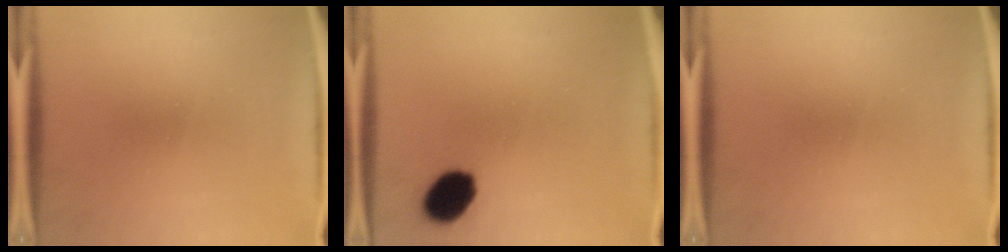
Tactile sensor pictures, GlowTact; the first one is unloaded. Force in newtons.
{"total": 8.7}
{"total": 0.0}